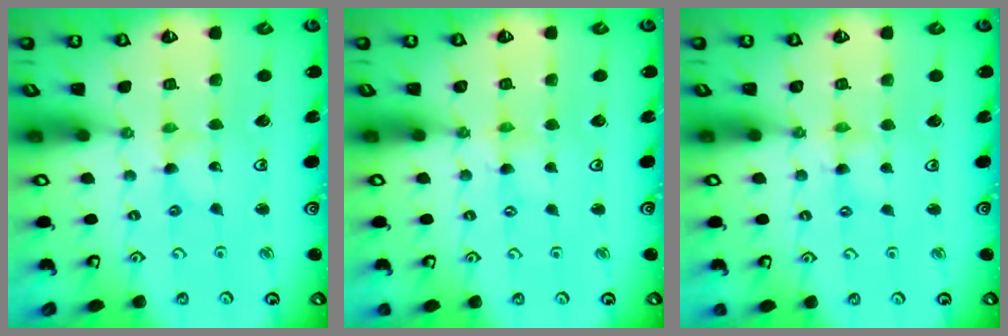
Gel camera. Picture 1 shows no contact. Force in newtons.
{"total": 0.0}
{"total": 0.6, "press": 0.6, "slide": 0.2}